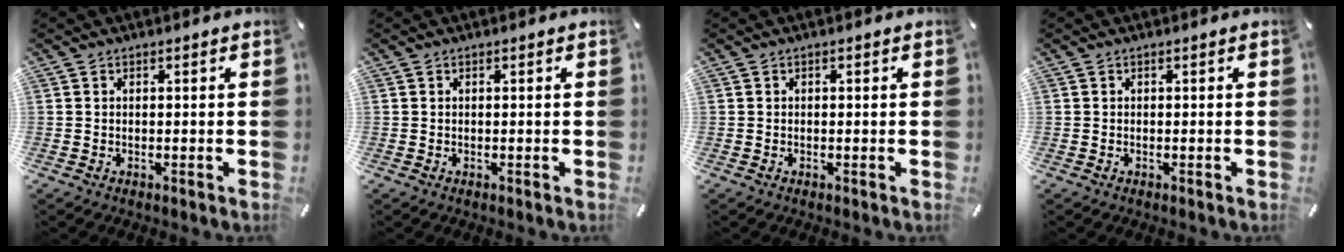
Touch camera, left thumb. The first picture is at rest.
{"total": 0.0}
{"total": 0.0}
{"total": 0.0}